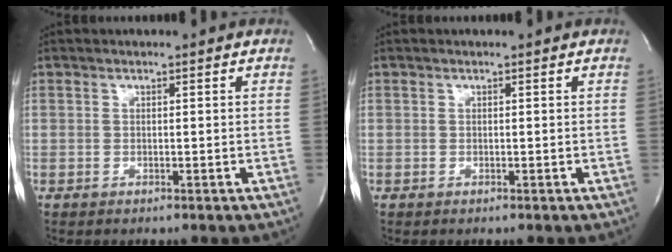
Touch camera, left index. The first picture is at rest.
{"total": 0.0}